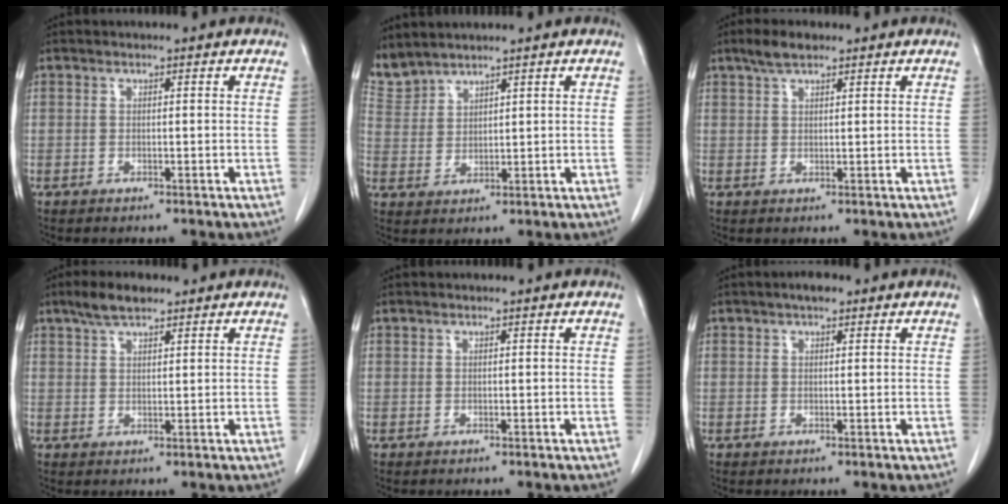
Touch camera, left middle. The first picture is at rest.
{"total": 4.2, "force": [4.2, 0.3, -0.2], "torque": [-0.011, 0.011, 0.098]}
{"total": 3.2, "force": [2.4, 1.1, 1.9], "torque": [-0.042, 0.011, 0.045]}
{"total": 4.4, "force": [3.3, 1.5, 2.6], "torque": [-0.056, 0.012, 0.061]}
{"total": 0.0}
{"total": 2.1, "force": [1.3, 0.7, 1.4], "torque": [-0.023, 0.010, 0.018]}